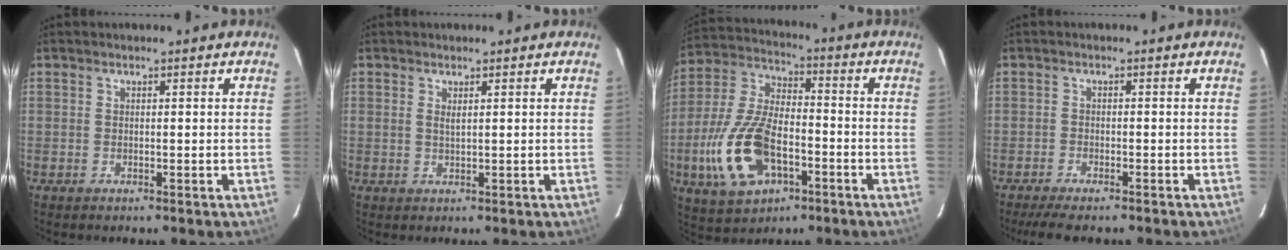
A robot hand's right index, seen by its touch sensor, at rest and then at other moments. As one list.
[{"total": 1.1, "force": [0.5, 0.2, 0.9], "torque": [-0.017, 0.000, 0.008]}, {"total": 17.5, "force": [-6.2, 9.3, 13.4], "torque": [-0.303, -0.004, -0.107]}, {"total": 6.0, "force": [-5.0, 1.3, 3.0], "torque": [-0.072, -0.016, -0.084]}]